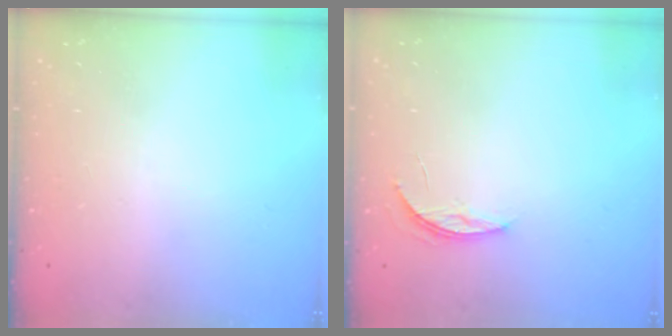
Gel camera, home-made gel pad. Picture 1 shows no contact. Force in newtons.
{"total": 3.9, "press": 3.9, "slide": 0.4}